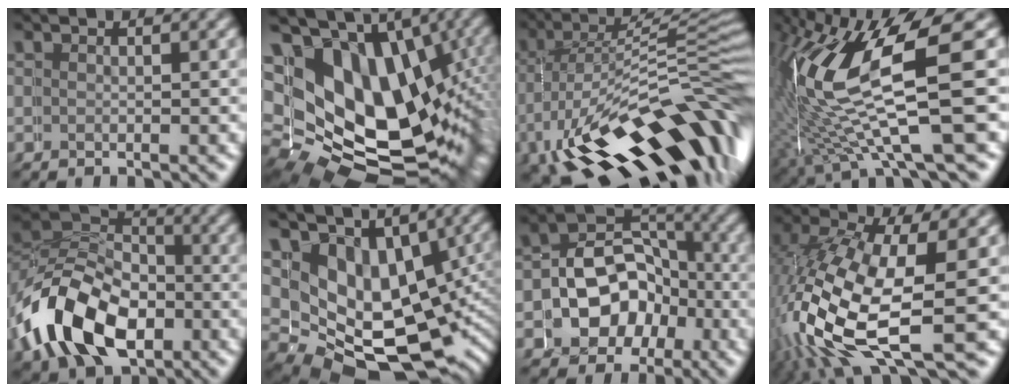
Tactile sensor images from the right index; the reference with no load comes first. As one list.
[{"total": 20.1, "force": [-0.7, 15.5, 12.8], "torque": [-0.238, -0.064, 0.016]}, {"total": 15.1, "force": [-6.6, 7.8, 11.1], "torque": [-0.171, -0.052, -0.067]}, {"total": 12.0, "force": [0.5, 6.2, 10.2], "torque": [-0.206, -0.013, 0.019]}, {"total": 10.2, "force": [-2.2, 8.4, 5.3], "torque": [-0.119, -0.025, -0.036]}, {"total": 11.5, "force": [-3.2, 8.9, 6.4], "torque": [-0.137, -0.065, -0.028]}, {"total": 7.7, "force": [-1.7, 7.3, 1.8], "torque": [-0.045, -0.029, -0.023]}, {"total": 10.2, "force": [-2.1, 6.2, 7.8], "torque": [-0.191, -0.058, -0.003]}]